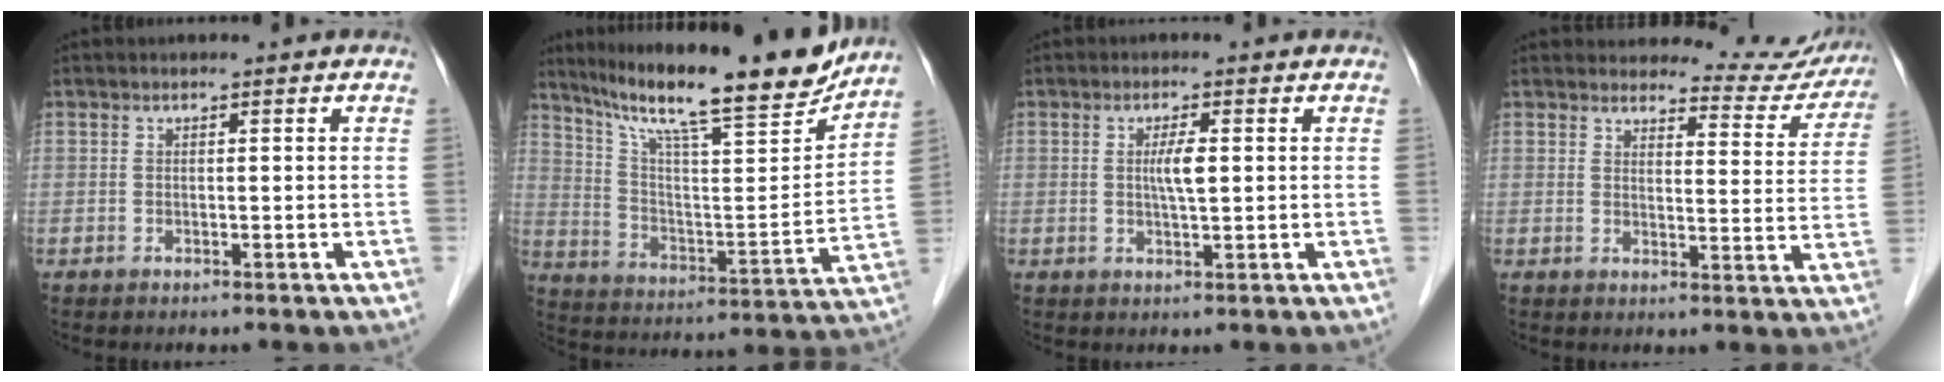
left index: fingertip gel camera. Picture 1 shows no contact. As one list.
[{"total": 21.9, "force": [18.1, 2.2, 12.1], "torque": [-0.209, -0.020, 0.276]}, {"total": 2.8, "force": [0.0, 0.3, 2.8], "torque": [-0.051, -0.005, -0.001]}, {"total": 11.0, "force": [10.7, 2.2, 0.5], "torque": [0.019, -0.047, 0.102]}]